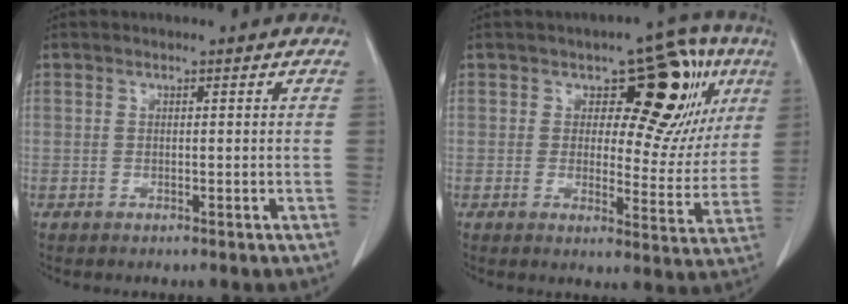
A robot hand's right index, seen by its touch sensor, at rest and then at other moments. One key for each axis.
{"total": 14.5, "fx": 5.7, "fy": 6.9, "fz": 11.3, "tx": -0.118, "ty": 0.021, "tz": 0.077}